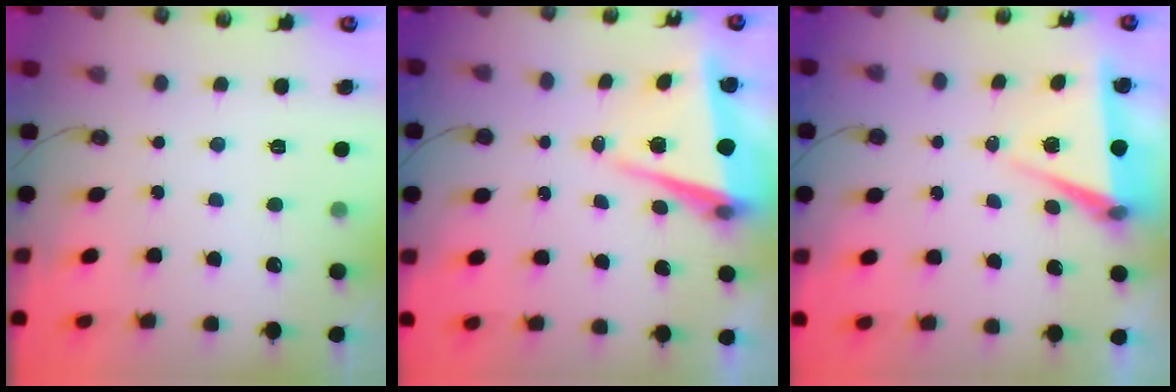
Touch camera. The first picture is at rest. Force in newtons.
{"total": 6.6, "press": 6.4, "slide": 1.5}
{"total": 7.1, "press": 5.7, "slide": 4.3}